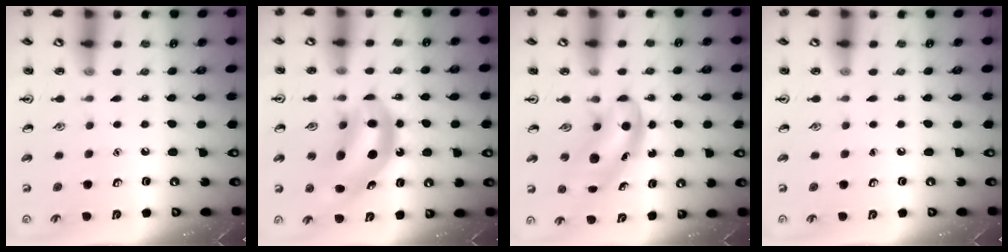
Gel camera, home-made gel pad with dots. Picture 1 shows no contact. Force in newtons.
{"total": 11.0, "press": 10.5, "slide": 3.4}
{"total": 5.5, "press": 5.5, "slide": 0.7}
{"total": 0.0}